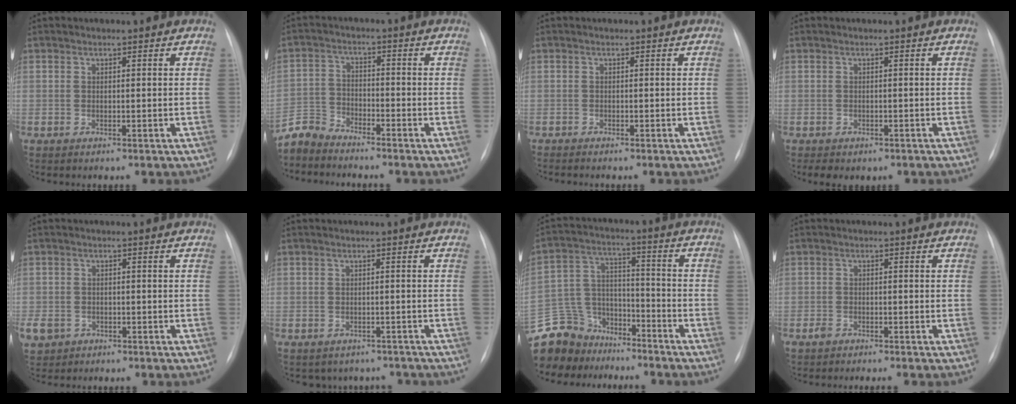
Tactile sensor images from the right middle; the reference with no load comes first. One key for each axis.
{"total": 5.0, "fx": -4.9, "fy": 0.6, "fz": -0.4, "tx": 0.003, "ty": -0.007, "tz": -0.097}
{"total": 1.2, "fx": -1.0, "fy": 0.0, "fz": 0.6, "tx": -0.011, "ty": -0.004, "tz": -0.013}
{"total": 3.5, "fx": -2.5, "fy": 1.9, "fz": 1.5, "tx": -0.021, "ty": 0.000, "tz": -0.022}
{"total": 6.3, "fx": -3.3, "fy": 5.0, "fz": 1.8, "tx": -0.058, "ty": -0.002, "tz": -0.050}
{"total": 3.6, "fx": -3.2, "fy": 1.8, "fz": 0.0, "tx": -0.001, "ty": 0.009, "tz": -0.036}
{"total": 15.1, "fx": -12.7, "fy": 8.0, "fz": 1.7, "tx": -0.055, "ty": 0.051, "tz": -0.223}
{"total": 2.2, "fx": -1.8, "fy": 0.5, "fz": 1.1, "tx": -0.022, "ty": -0.004, "tz": -0.028}